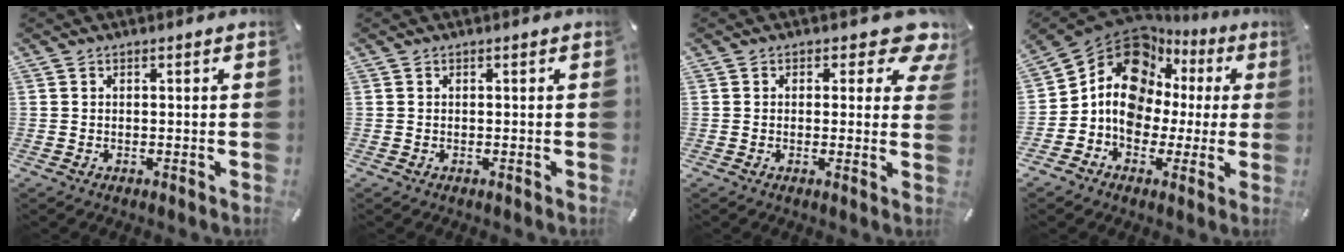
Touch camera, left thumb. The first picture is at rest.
{"total": 0.0}
{"total": 7.3, "force": [3.7, 3.7, 5.1], "torque": [-0.050, -0.025, 0.057]}
{"total": 14.2, "force": [3.5, 11.9, 7.0], "torque": [-0.136, -0.033, 0.060]}